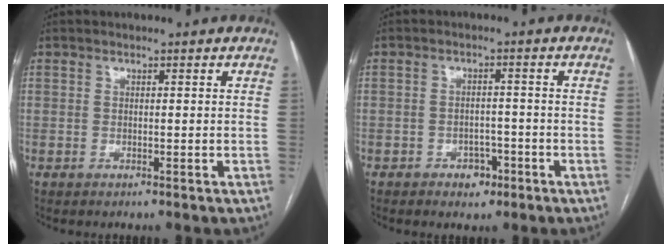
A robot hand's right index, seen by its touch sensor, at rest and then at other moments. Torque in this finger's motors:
{"motor_torque": [0.60, -0.12, 0.19, 0.02]}